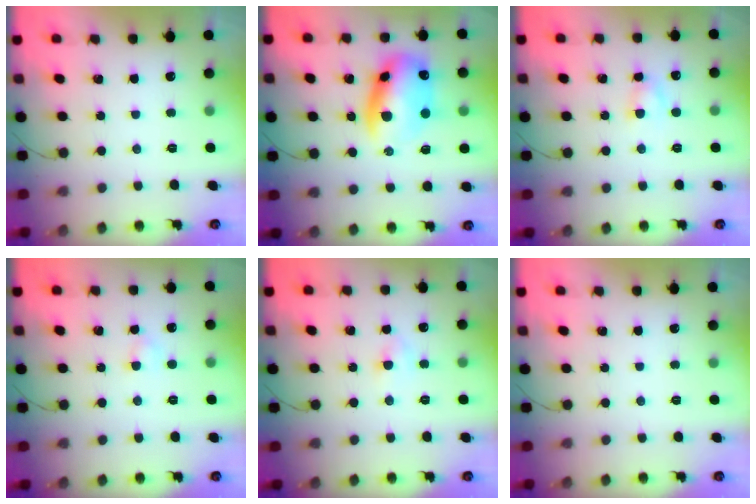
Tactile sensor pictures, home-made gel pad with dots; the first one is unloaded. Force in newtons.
{"total": 13.5, "press": 13.1, "slide": 3.3}
{"total": 4.0, "press": 3.8, "slide": 1.1}
{"total": 2.6, "press": 2.3, "slide": 1.0}
{"total": 3.8, "press": 3.7, "slide": 1.1}
{"total": 0.0}